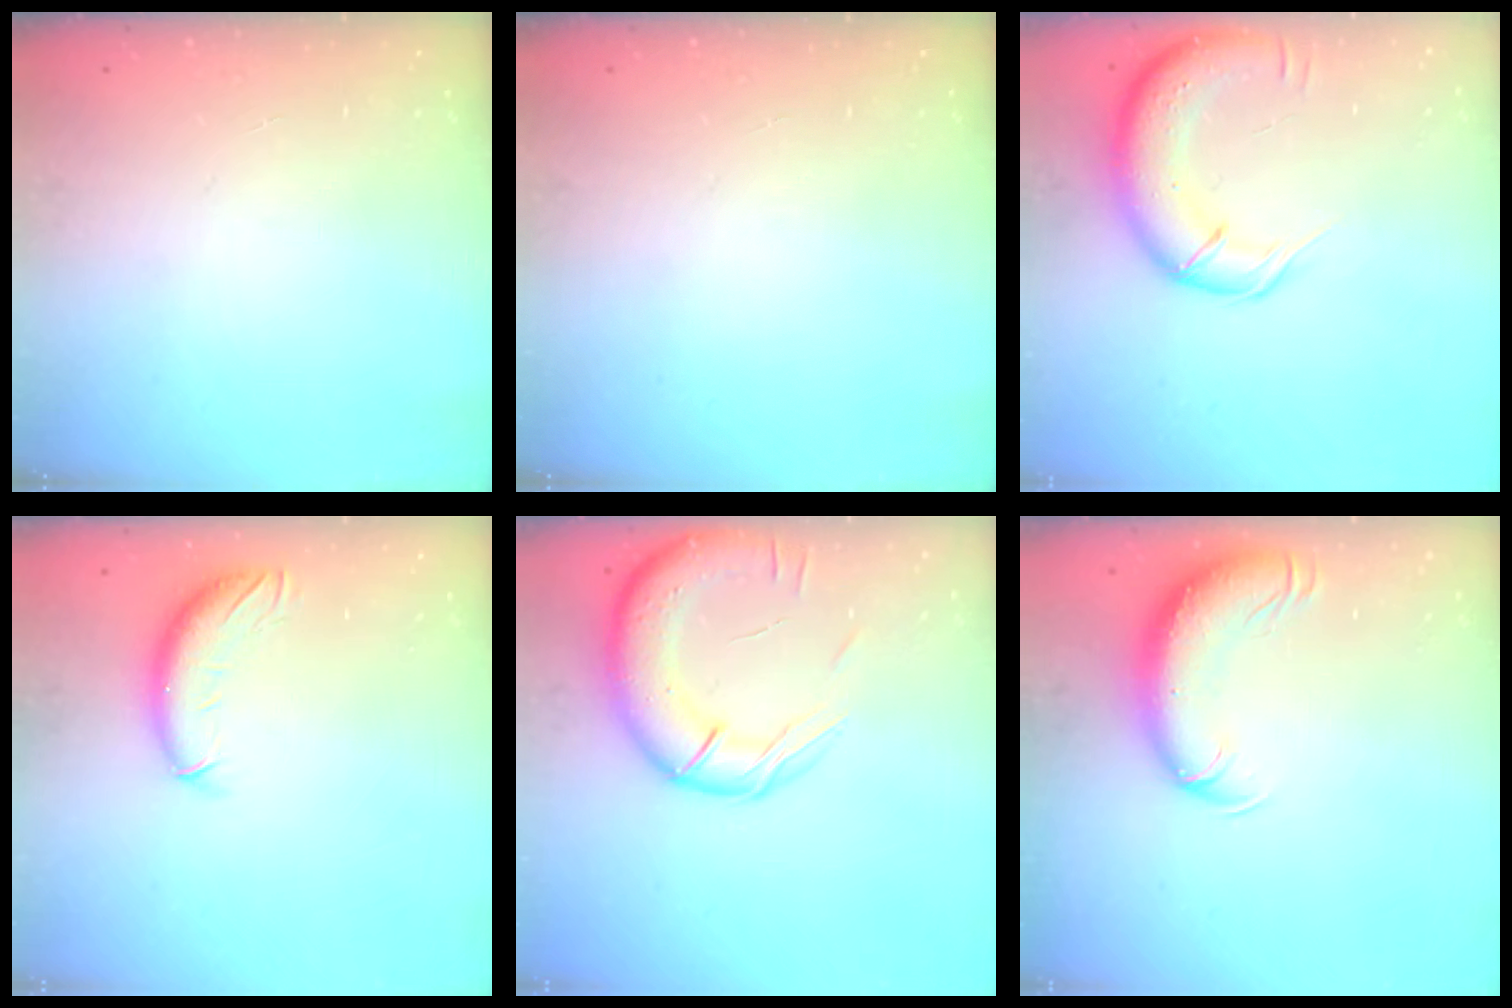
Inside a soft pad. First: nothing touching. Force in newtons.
{"total": 0.0}
{"total": 14.0, "press": 13.7, "slide": 2.9}
{"total": 10.2, "press": 10.0, "slide": 2.1}
{"total": 17.3, "press": 16.9, "slide": 3.5}
{"total": 10.6, "press": 10.3, "slide": 2.5}